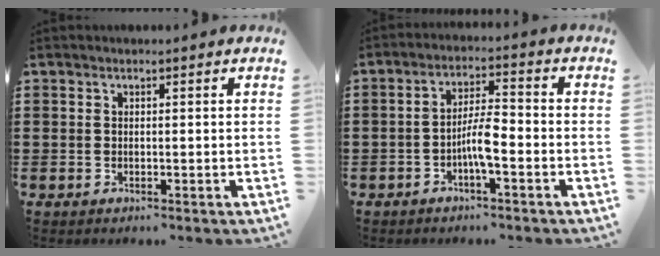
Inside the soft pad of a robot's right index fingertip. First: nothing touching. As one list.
[{"total": 5.1, "force": [-2.0, 1.2, 4.6], "torque": [-0.095, 0.004, -0.043]}]